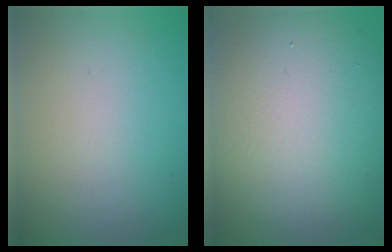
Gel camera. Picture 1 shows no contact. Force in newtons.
{"total": 14.1, "press": 14.1, "slide": 0.6}